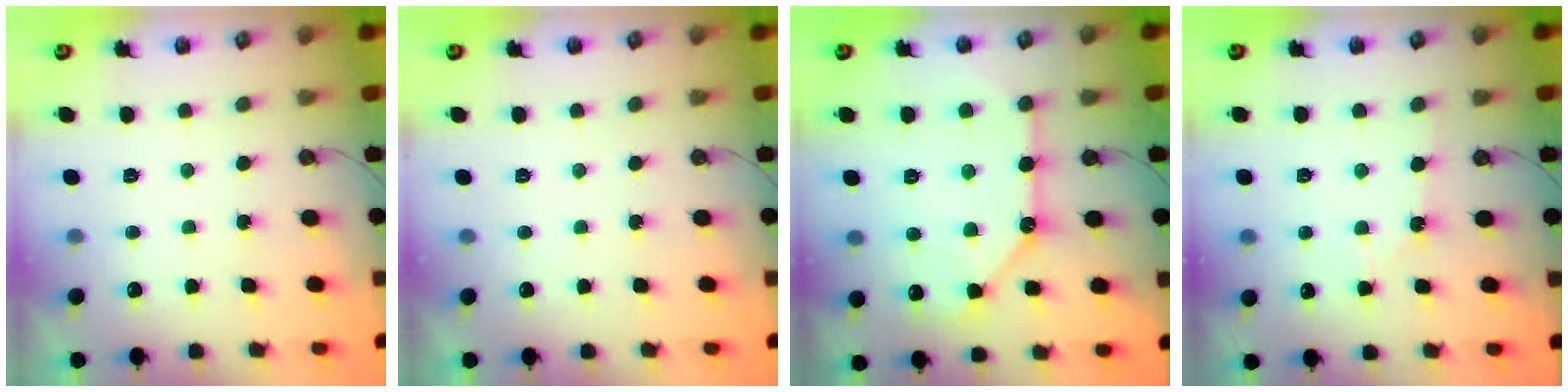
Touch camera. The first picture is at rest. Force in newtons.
{"total": 0.0}
{"total": 12.8, "press": 12.8, "slide": 1.2}
{"total": 6.1, "press": 6.0, "slide": 0.9}